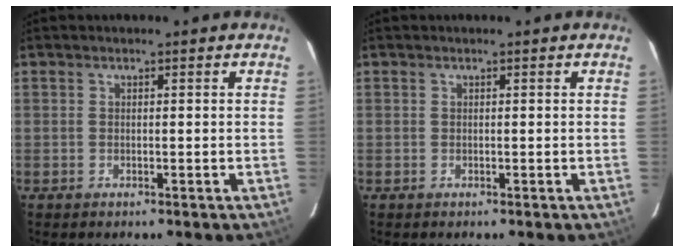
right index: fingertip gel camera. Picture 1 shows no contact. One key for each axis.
{"total": 0.0}